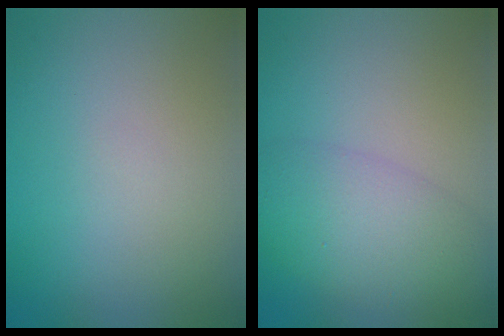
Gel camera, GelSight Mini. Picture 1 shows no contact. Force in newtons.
{"total": 5.4, "press": 5.4, "slide": 0.2}